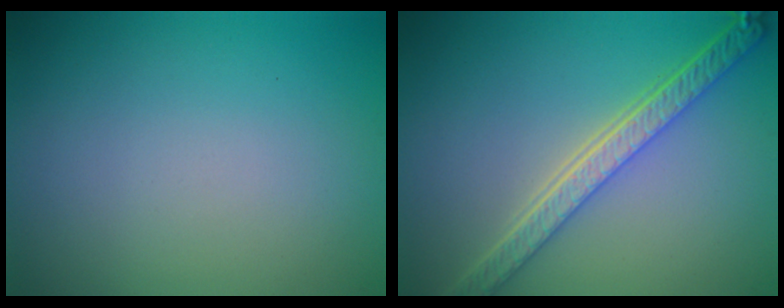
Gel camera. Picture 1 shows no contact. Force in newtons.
{"total": 5.4, "press": 4.2, "slide": 3.4}